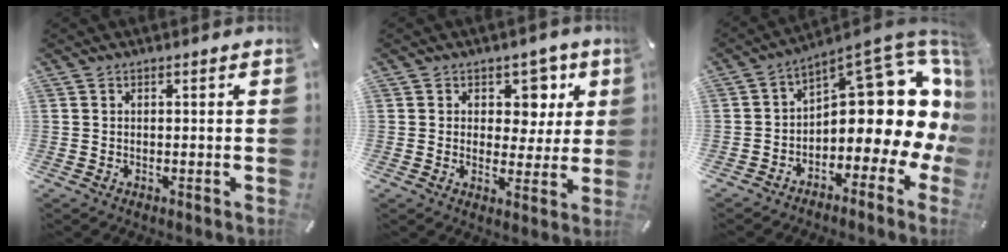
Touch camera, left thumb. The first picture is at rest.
{"total": 7.8, "force": [2.9, 6.7, 3.0], "torque": [-0.018, -0.023, 0.047]}
{"total": 14.8, "force": [5.5, 8.3, 11.0], "torque": [-0.119, -0.075, 0.091]}